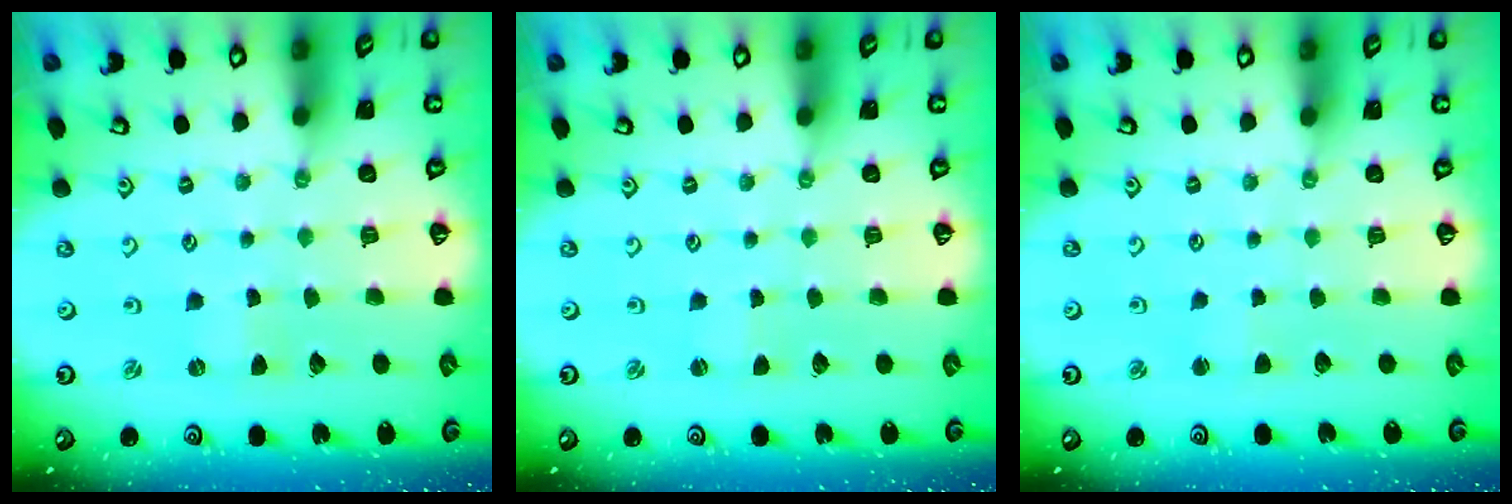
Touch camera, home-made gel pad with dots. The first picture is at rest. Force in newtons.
{"total": 0.5, "press": 0.5, "slide": 0.1}
{"total": 1.4, "press": 1.3, "slide": 0.3}